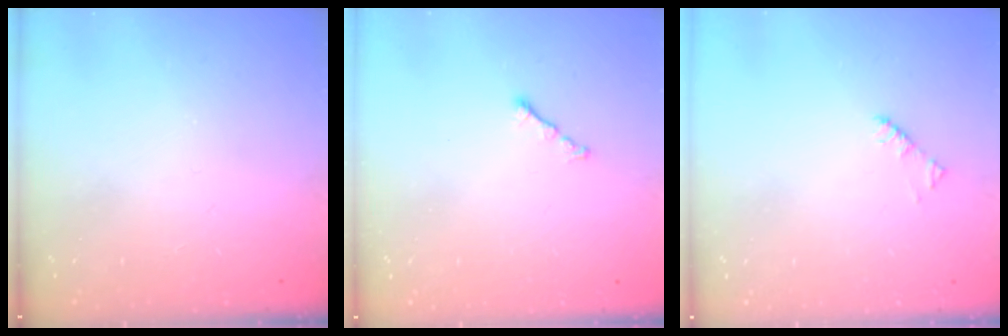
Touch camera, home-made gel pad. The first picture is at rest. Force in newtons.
{"total": 1.2, "press": 1.1, "slide": 0.5}
{"total": 1.9, "press": 1.9, "slide": 0.3}